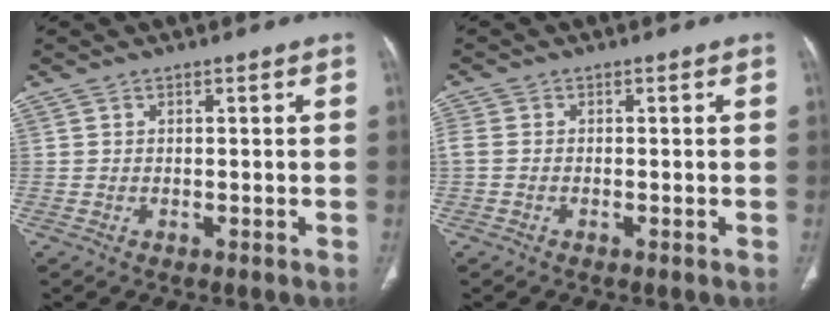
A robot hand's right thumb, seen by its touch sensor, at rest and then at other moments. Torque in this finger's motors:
{"motor_torque": [0.09, -0.17, 0.03, 0.09, 0.00]}